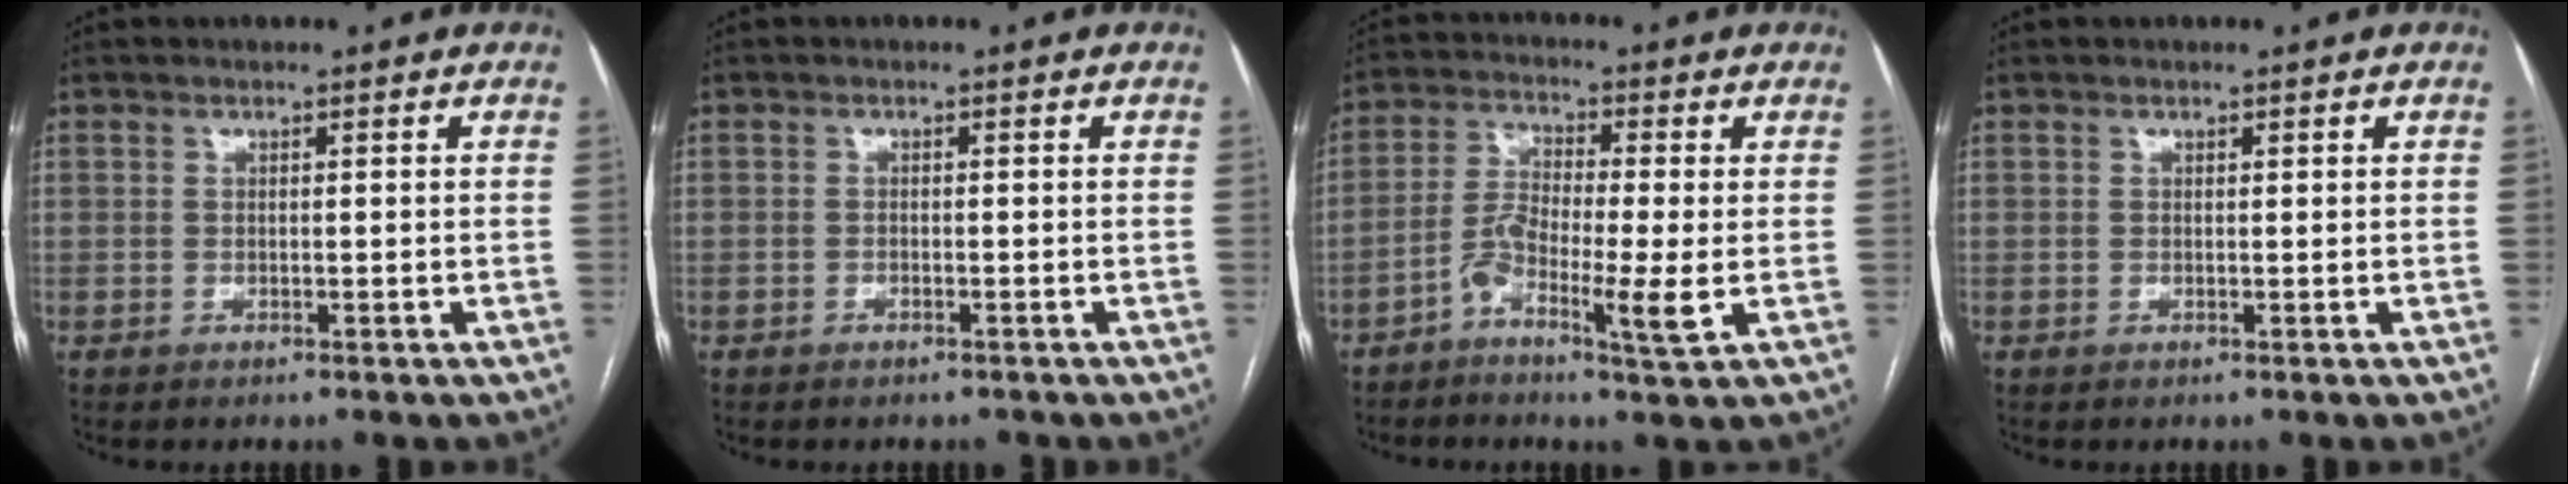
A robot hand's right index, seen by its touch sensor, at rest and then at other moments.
{"total": 1.2, "force": [-1.1, 0.5, 0.2], "torque": [-0.003, 0.000, -0.014]}
{"total": 7.2, "force": [-2.8, 0.4, 6.7], "torque": [-0.135, 0.003, -0.055]}
{"total": 0.0}